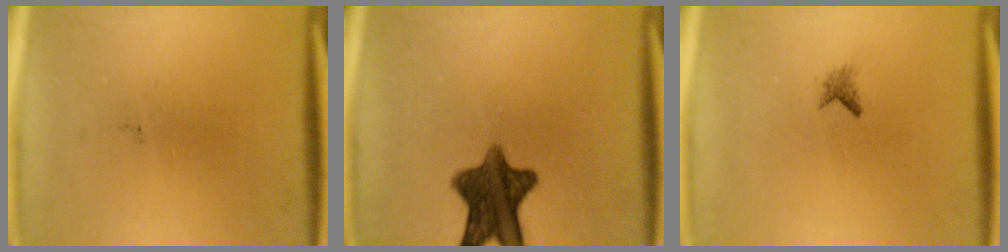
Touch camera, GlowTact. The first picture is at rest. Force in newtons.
{"total": 10.4}
{"total": 0.9}